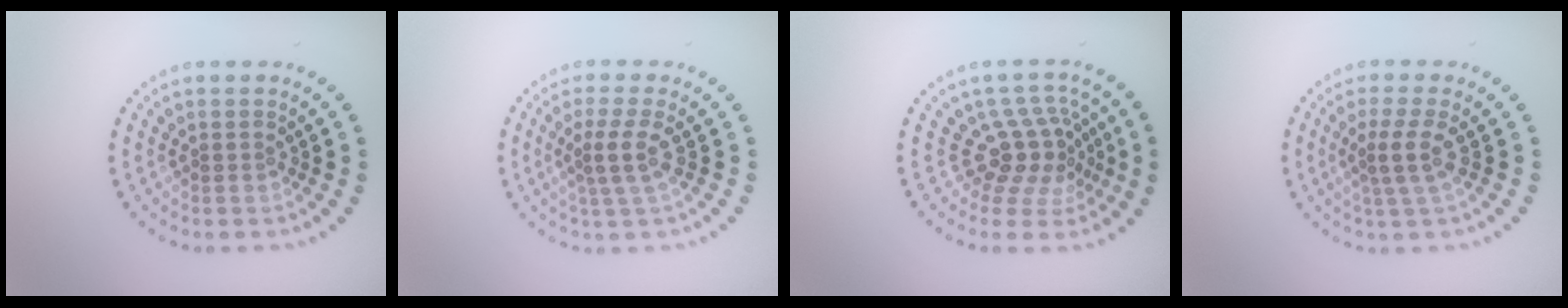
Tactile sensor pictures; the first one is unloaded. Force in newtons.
{"total": 2.5, "press": 1.8, "slide": 1.7}
{"total": 3.8, "press": 2.7, "slide": 2.8}
{"total": 2.5, "press": 1.8, "slide": 1.7}